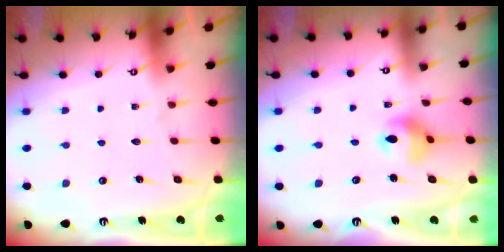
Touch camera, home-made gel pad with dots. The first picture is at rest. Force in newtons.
{"total": 8.3, "press": 8.2, "slide": 0.9}